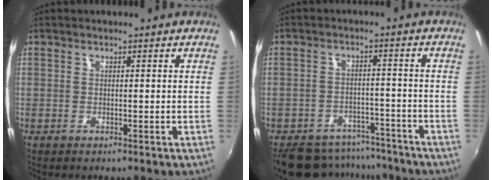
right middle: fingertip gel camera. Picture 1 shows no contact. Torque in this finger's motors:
{"motor_torque": [0.69, -1.24, 0.13, 0.00]}